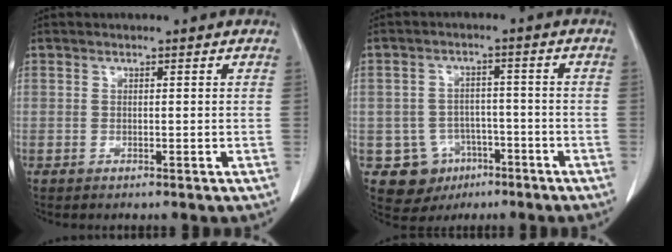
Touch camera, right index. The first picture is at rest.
{"total": 7.6, "force": [-3.2, 6.8, 1.1], "torque": [-0.018, 0.013, -0.038]}